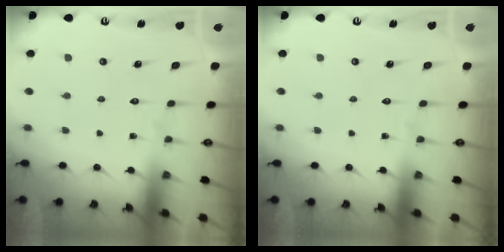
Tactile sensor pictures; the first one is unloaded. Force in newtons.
{"total": 0.0}